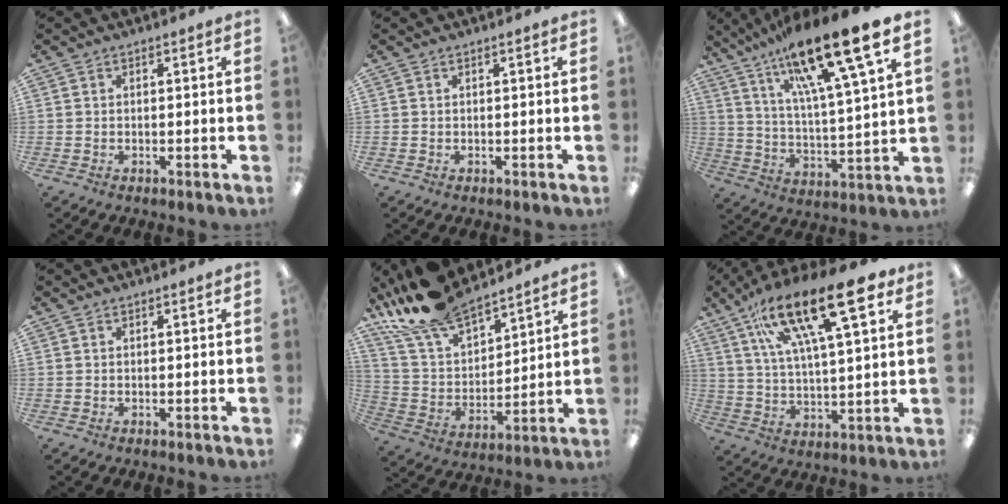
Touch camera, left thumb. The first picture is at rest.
{"total": 0.0}
{"total": 21.3, "force": [15.6, 3.3, 14.0], "torque": [-0.239, -0.098, 0.248]}
{"total": 0.0}
{"total": 18.0, "force": [15.3, 6.1, 7.3], "torque": [-0.168, -0.090, 0.282]}
{"total": 22.1, "force": [13.6, 6.4, 16.2], "torque": [-0.267, -0.067, 0.219]}